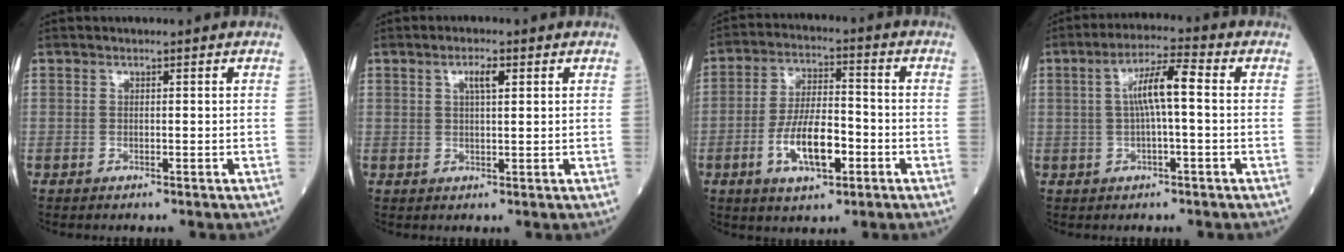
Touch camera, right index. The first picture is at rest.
{"total": 2.7, "force": [1.2, 0.6, 2.4], "torque": [-0.046, 0.002, 0.021]}
{"total": 9.9, "force": [-3.4, 3.5, 8.7], "torque": [-0.166, 0.005, -0.060]}
{"total": 6.6, "force": [0.5, 0.8, 6.5], "torque": [-0.122, 0.020, 0.007]}